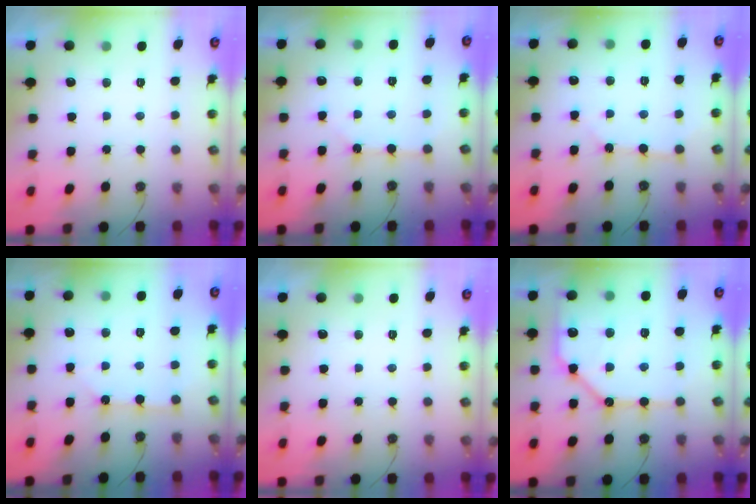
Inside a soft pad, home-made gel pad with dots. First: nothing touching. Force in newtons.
{"total": 2.7, "press": 2.7, "slide": 0.5}
{"total": 3.3, "press": 3.3, "slide": 0.4}
{"total": 2.5, "press": 2.5, "slide": 0.3}
{"total": 0.0}
{"total": 16.1, "press": 16.0, "slide": 1.7}